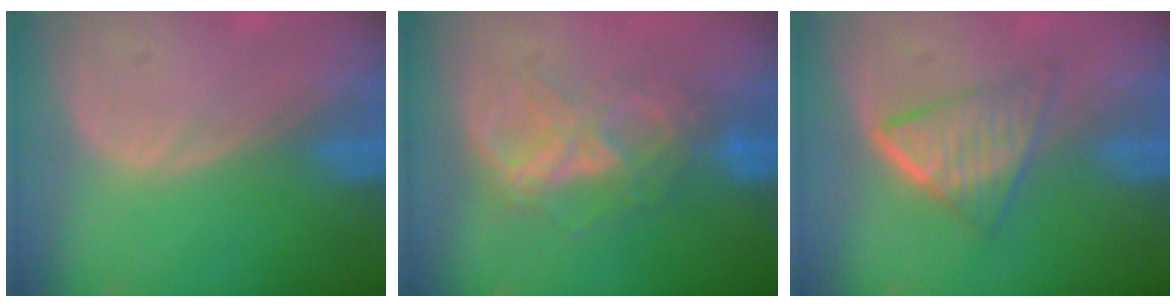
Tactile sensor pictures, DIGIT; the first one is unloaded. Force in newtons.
{"total": 6.6, "press": 6.4, "slide": 1.5}
{"total": 6.3, "press": 5.4, "slide": 3.1}